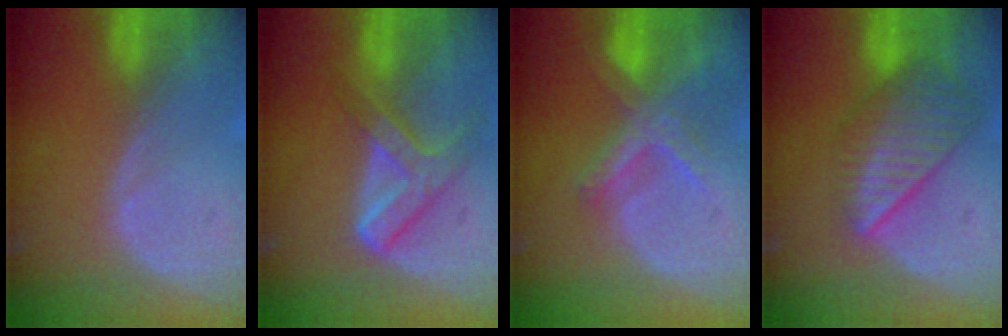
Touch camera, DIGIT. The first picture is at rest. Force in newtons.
{"total": 7.2, "press": 6.2, "slide": 3.8}
{"total": 7.3, "press": 6.2, "slide": 3.8}
{"total": 8.4, "press": 7.5, "slide": 3.8}